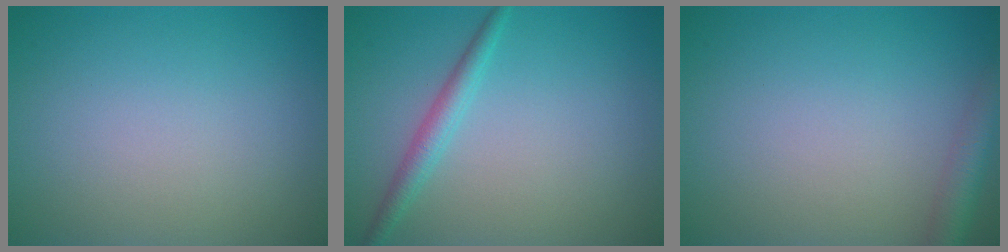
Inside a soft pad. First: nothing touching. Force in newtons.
{"total": 2.1, "press": 2.1, "slide": 0.1}
{"total": 2.9, "press": 2.9, "slide": 0.1}